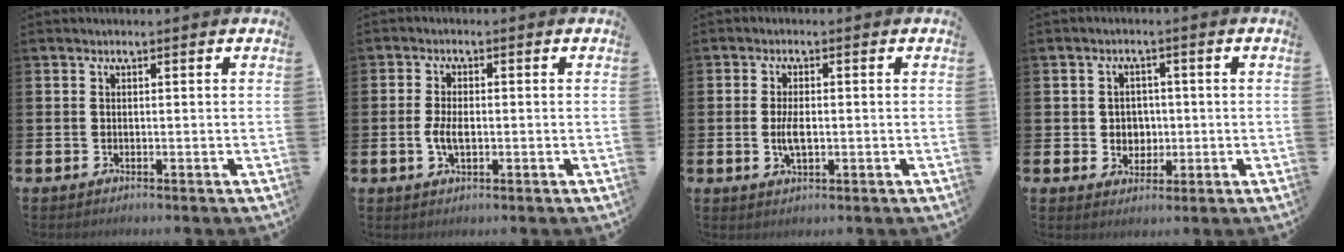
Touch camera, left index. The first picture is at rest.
{"total": 3.2, "force": [-0.4, 1.6, 2.7], "torque": [-0.047, 0.004, -0.009]}
{"total": 3.4, "force": [-0.2, 1.4, 3.0], "torque": [-0.045, -0.003, -0.008]}
{"total": 3.1, "force": [0.4, 3.0, 0.8], "torque": [-0.008, 0.000, -0.002]}